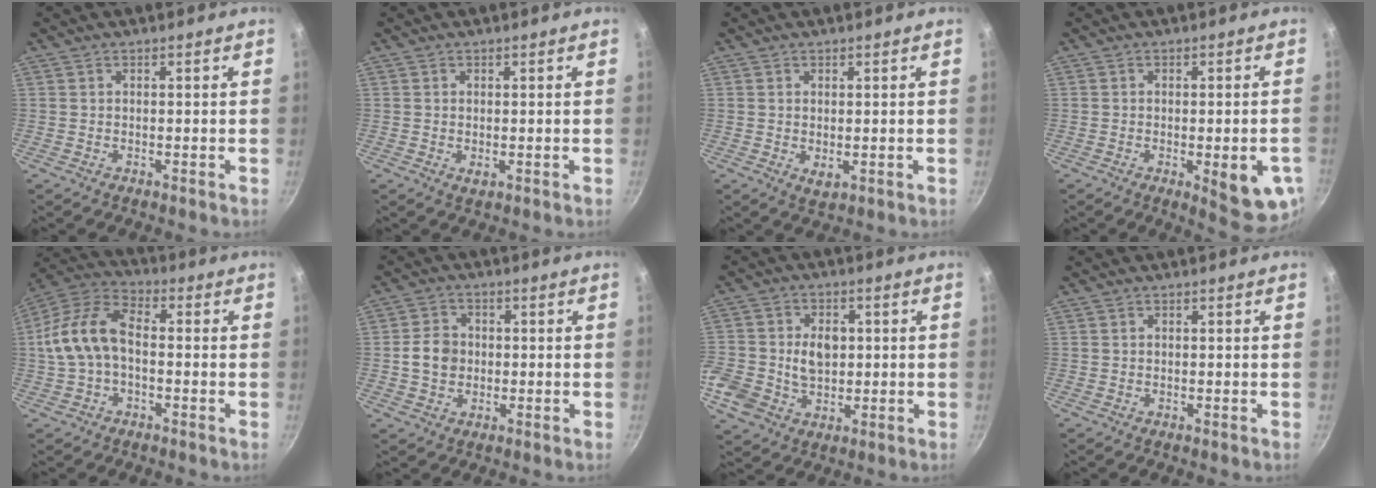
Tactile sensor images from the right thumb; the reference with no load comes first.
{"total": 1.3, "force": [0.0, 0.6, 1.1], "torque": [-0.019, -0.004, 0.001]}
{"total": 2.2, "force": [0.3, 1.2, 1.8], "torque": [-0.030, -0.009, 0.007]}
{"total": 10.5, "force": [-3.0, 3.1, 9.5], "torque": [-0.091, 0.001, -0.030]}
{"total": 12.0, "force": [-0.7, 7.1, 9.7], "torque": [-0.180, 0.042, -0.028]}
{"total": 6.1, "force": [-0.2, 5.1, 3.2], "torque": [-0.037, 0.012, -0.009]}
{"total": 12.5, "force": [-0.7, 9.9, 7.6], "torque": [-0.145, 0.012, -0.012]}
{"total": 0.0}